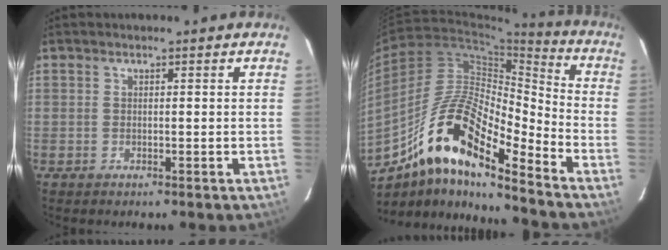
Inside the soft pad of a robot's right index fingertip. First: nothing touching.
{"total": 18.3, "force": [-10.9, 4.9, 13.9], "torque": [-0.260, 0.029, -0.187]}